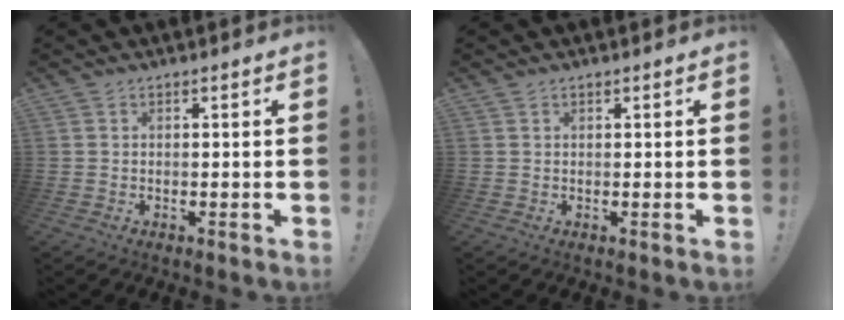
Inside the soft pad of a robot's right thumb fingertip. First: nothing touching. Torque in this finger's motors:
{"motor_torque": [0.00, 0.00, 0.00, -0.02, 0.00]}